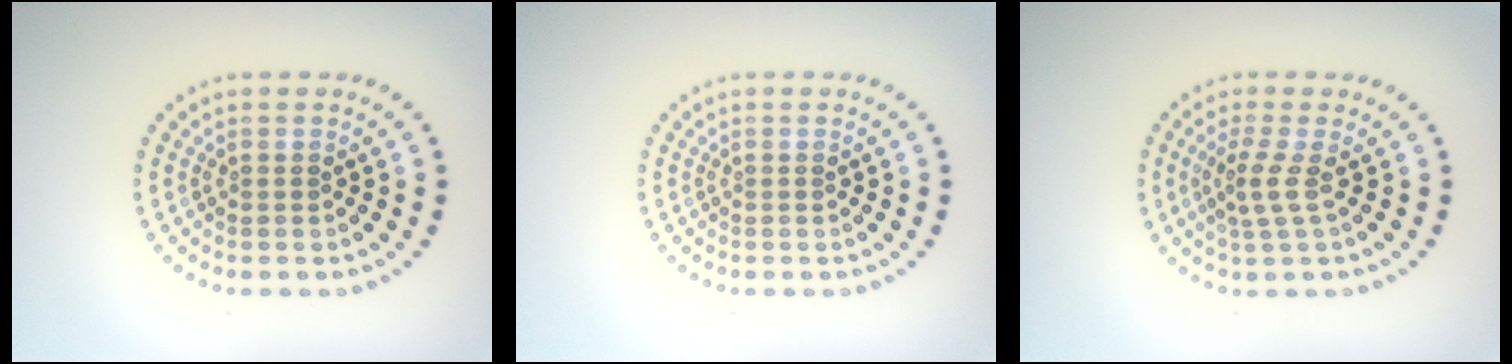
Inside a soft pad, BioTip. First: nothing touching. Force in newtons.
{"total": 0.0}
{"total": 2.2, "press": 1.6, "slide": 1.5}